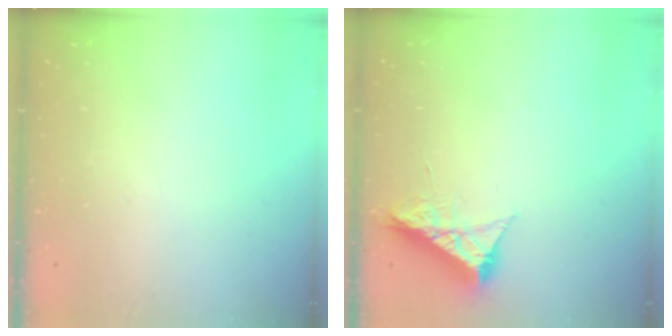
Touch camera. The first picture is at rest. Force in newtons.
{"total": 8.4, "press": 8.4, "slide": 0.4}